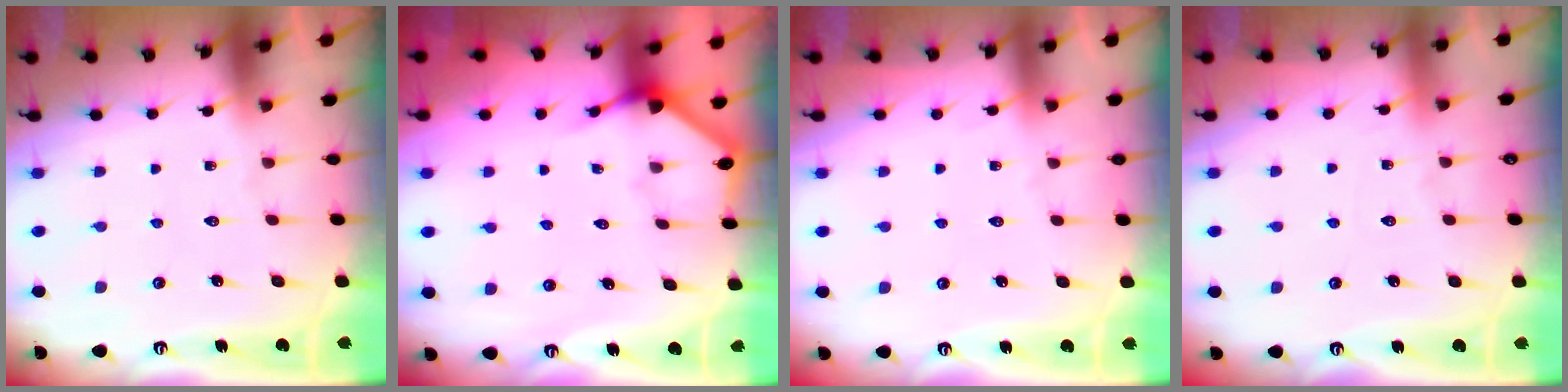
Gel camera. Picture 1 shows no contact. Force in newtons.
{"total": 3.2, "press": 3.2, "slide": 0.2}
{"total": 2.6, "press": 2.6, "slide": 0.4}
{"total": 3.6, "press": 3.6, "slide": 0.4}